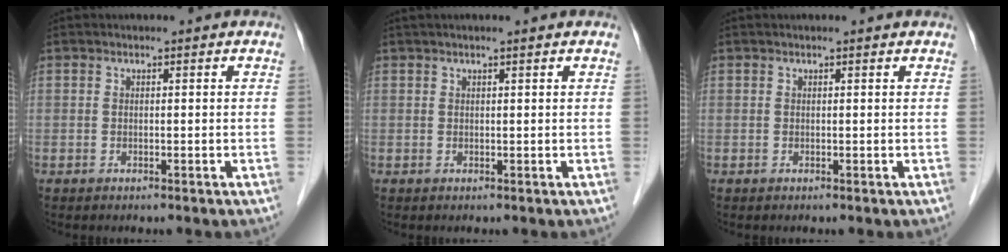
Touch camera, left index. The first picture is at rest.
{"total": 2.4, "force": [1.9, -0.1, 1.5], "torque": [-0.018, 0.025, 0.031]}
{"total": 1.0, "force": [1.0, 0.0, 0.3], "torque": [-0.011, 0.009, 0.011]}